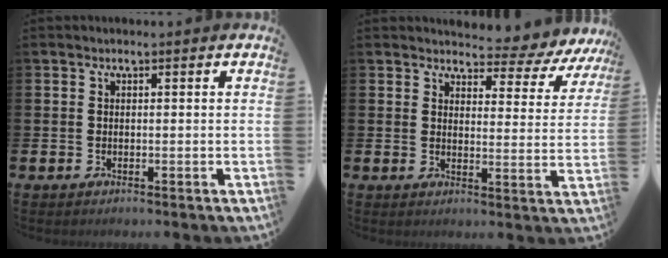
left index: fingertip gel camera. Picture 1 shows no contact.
{"total": 4.4, "force": [4.0, 1.6, 0.8], "torque": [-0.018, -0.039, 0.062]}